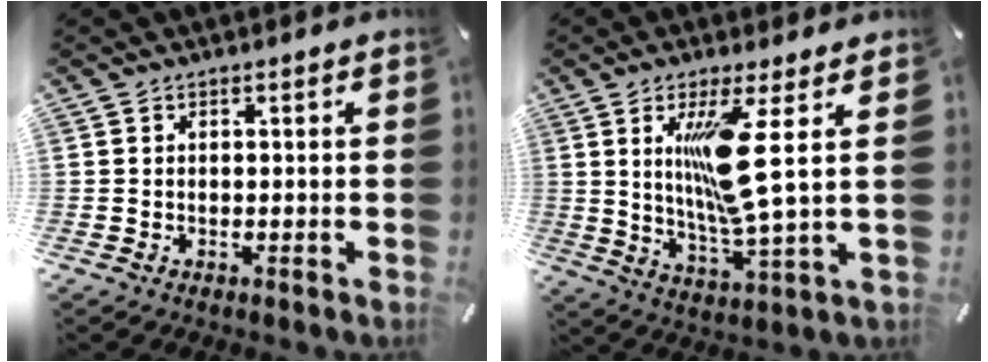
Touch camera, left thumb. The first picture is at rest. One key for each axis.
{"total": 13.8, "fx": 3.6, "fy": 1.6, "fz": 13.2, "tx": -0.255, "ty": -0.023, "tz": 0.045}